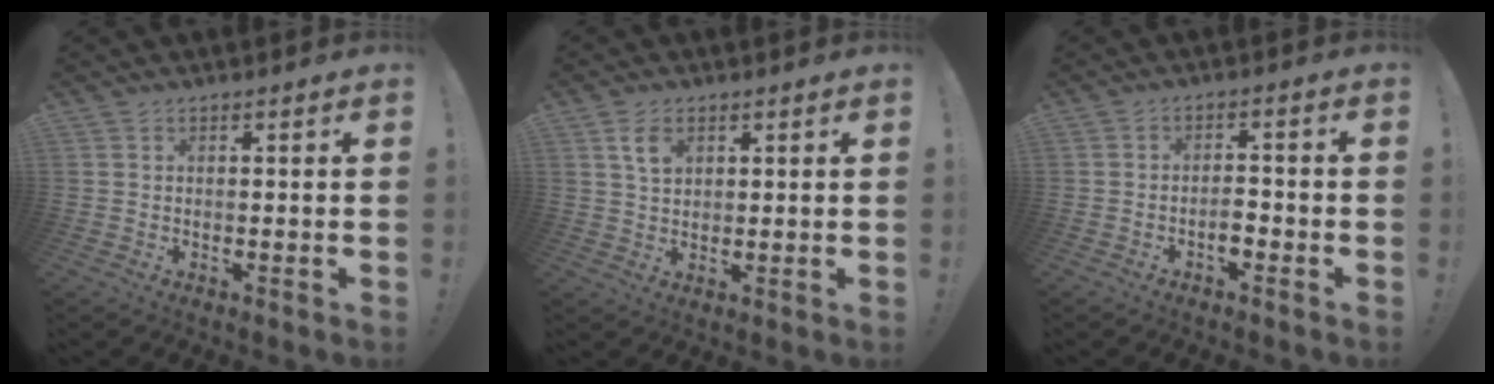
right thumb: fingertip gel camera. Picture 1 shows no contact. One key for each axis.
{"total": 5.0, "fx": 2.4, "fy": 2.9, "fz": 3.3, "tx": -0.053, "ty": -0.005, "tz": 0.044}
{"total": 3.8, "fx": -1.8, "fy": 1.7, "fz": 2.9, "tx": -0.047, "ty": 0.004, "tz": -0.031}